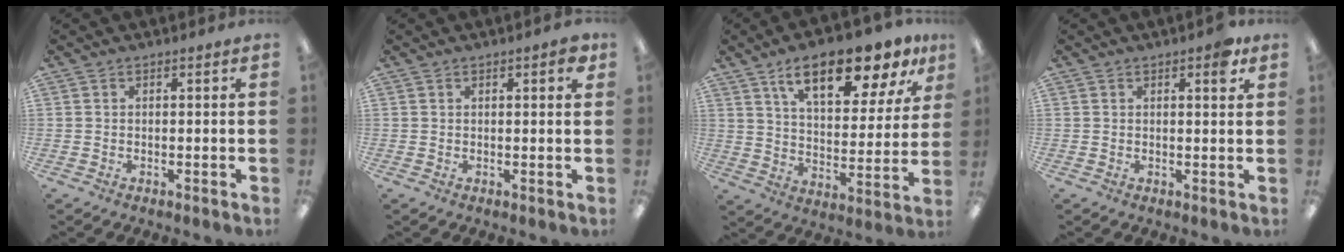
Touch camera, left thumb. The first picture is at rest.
{"total": 2.5, "force": [1.4, 0.7, 2.0], "torque": [-0.025, -0.002, 0.018]}
{"total": 17.1, "force": [11.6, 6.3, 10.8], "torque": [-0.165, -0.059, 0.192]}
{"total": 3.1, "force": [1.8, 0.8, 2.3], "torque": [-0.027, -0.007, 0.026]}